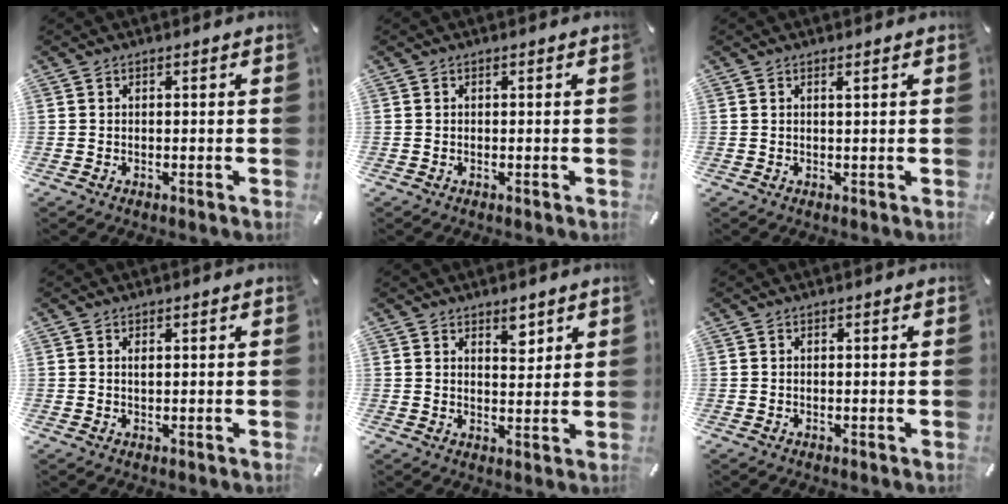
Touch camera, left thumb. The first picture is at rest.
{"total": 0.0}
{"total": 0.8, "force": [0.4, 0.0, 0.7], "torque": [-0.012, -0.002, 0.008]}
{"total": 0.8, "force": [0.3, 0.3, 0.7], "torque": [-0.015, 0.001, 0.004]}
{"total": 4.4, "force": [3.2, 2.3, 1.9], "torque": [-0.003, -0.025, 0.051]}
{"total": 0.0}